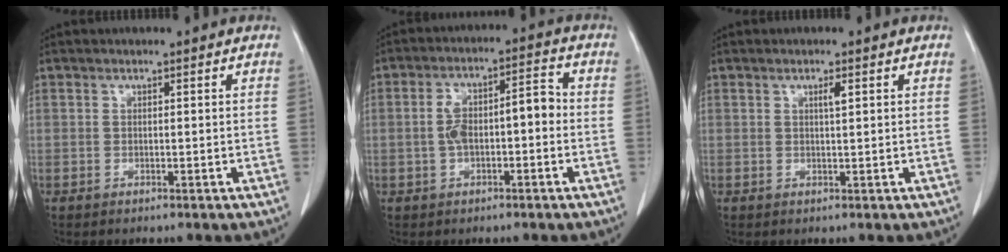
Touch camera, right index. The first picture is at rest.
{"total": 7.7, "force": [-0.8, 3.0, 7.1], "torque": [-0.137, 0.037, -0.013]}
{"total": 1.3, "force": [0.5, 0.1, 1.1], "torque": [-0.022, 0.000, 0.010]}